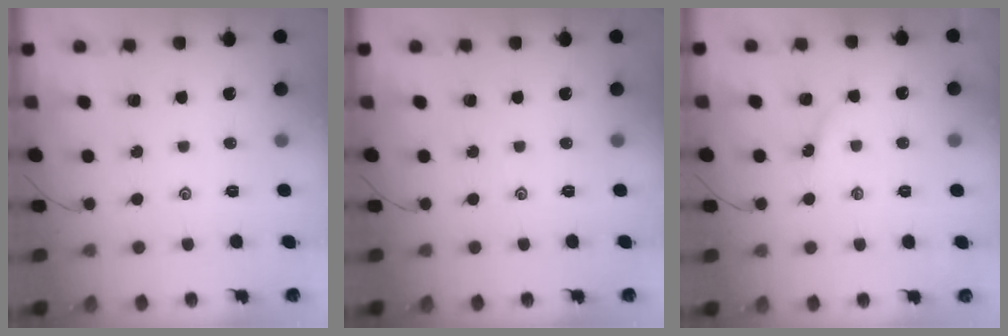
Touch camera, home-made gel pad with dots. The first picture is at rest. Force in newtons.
{"total": 0.0}
{"total": 1.7, "press": 1.6, "slide": 0.3}